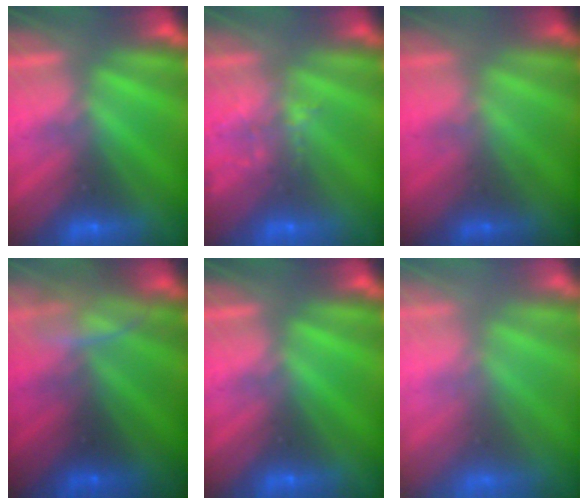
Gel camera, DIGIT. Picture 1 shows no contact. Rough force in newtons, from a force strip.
{"total": 1.6}
{"total": 1.7}
{"total": 2.8}
{"total": 0.0}
{"total": 7.5}